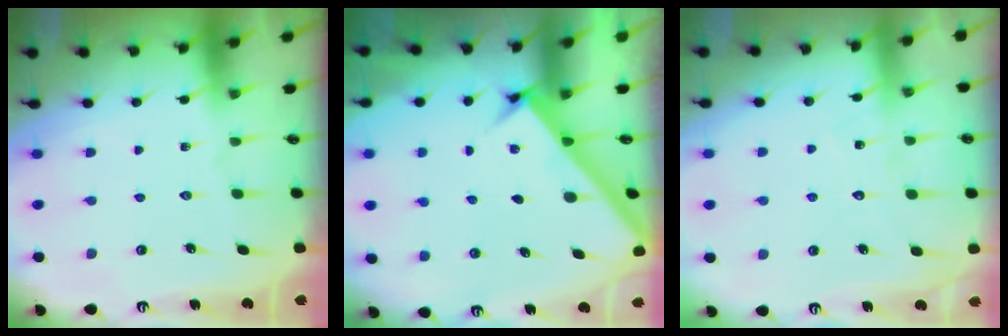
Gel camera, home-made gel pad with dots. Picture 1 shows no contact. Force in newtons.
{"total": 2.9, "press": 2.8, "slide": 0.4}
{"total": 7.8, "press": 7.8, "slide": 0.3}